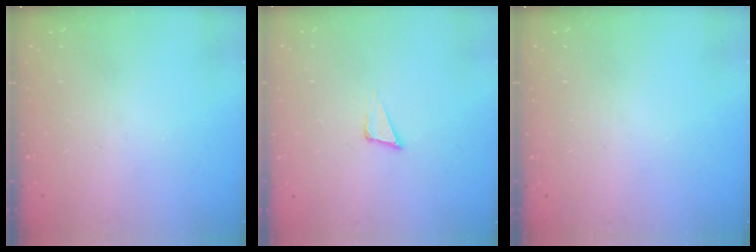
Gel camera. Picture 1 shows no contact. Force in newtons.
{"total": 3.9, "press": 2.6, "slide": 2.9}
{"total": 0.0}